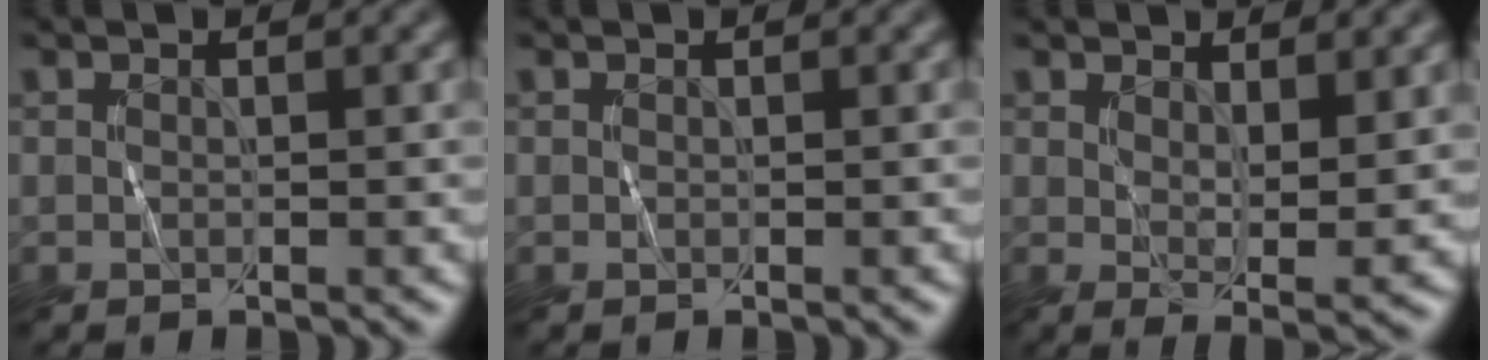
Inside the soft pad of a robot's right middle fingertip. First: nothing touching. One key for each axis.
{"total": 0.0}
{"total": 3.5, "fx": 1.7, "fy": 1.0, "fz": 2.9, "tx": -0.051, "ty": -0.013, "tz": 0.031}